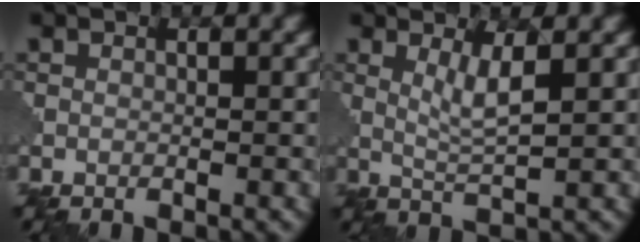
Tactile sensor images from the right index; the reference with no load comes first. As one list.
[{"total": 2.8, "force": [0.9, 0.5, 2.6], "torque": [-0.052, -0.007, 0.020]}]